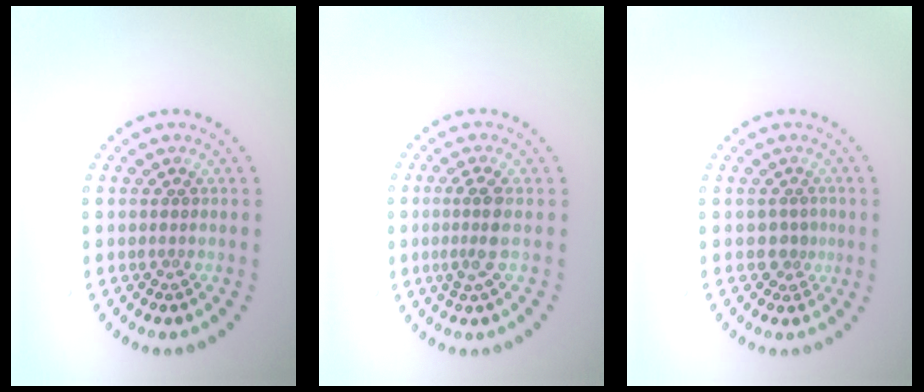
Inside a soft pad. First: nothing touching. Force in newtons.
{"total": 2.2, "press": 1.8, "slide": 1.2}
{"total": 1.5, "press": 0.9, "slide": 1.1}